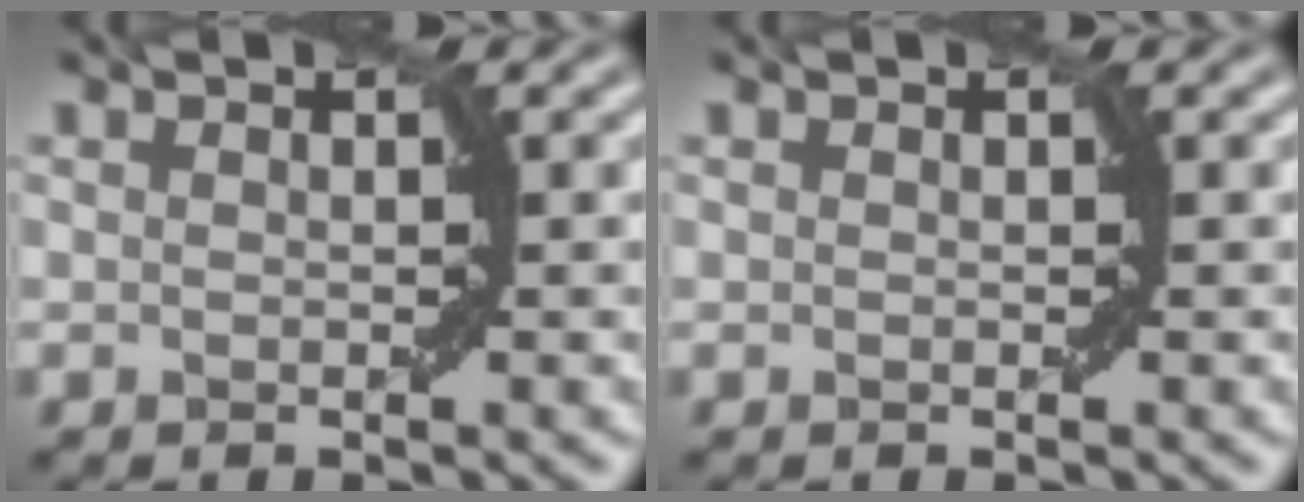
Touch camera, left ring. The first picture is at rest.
{"total": 0.0}